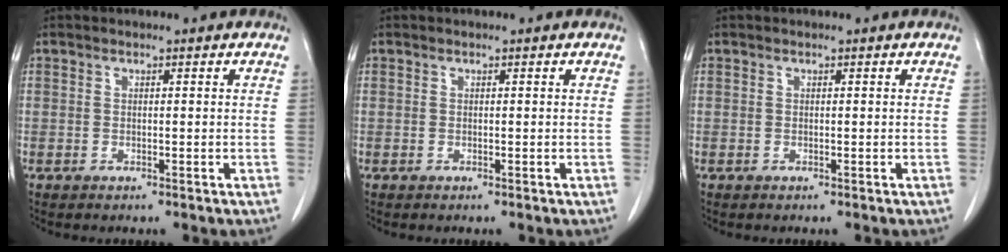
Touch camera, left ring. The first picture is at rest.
{"total": 0.0}
{"total": 0.0}